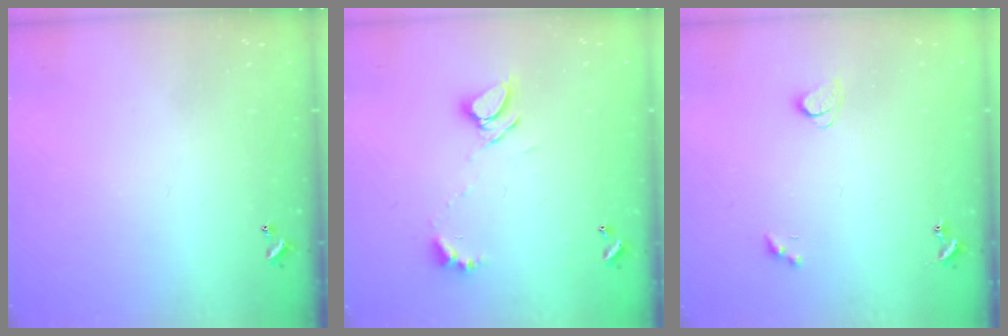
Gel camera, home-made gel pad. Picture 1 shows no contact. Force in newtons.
{"total": 7.0, "press": 7.0, "slide": 0.8}
{"total": 2.1, "press": 2.1, "slide": 0.4}